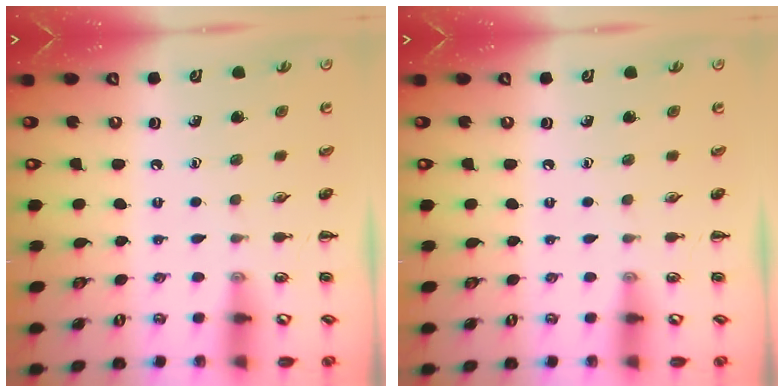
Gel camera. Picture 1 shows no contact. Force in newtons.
{"total": 0.0}